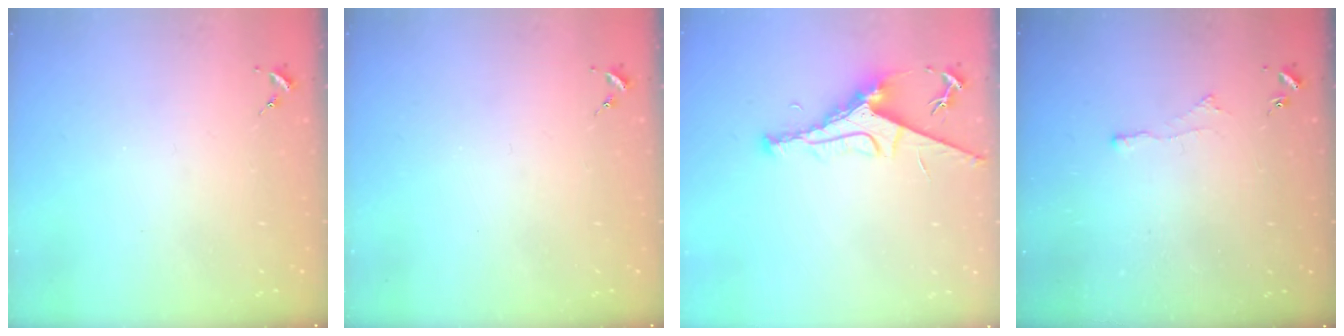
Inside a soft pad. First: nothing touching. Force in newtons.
{"total": 0.0}
{"total": 8.7, "press": 8.7, "slide": 1.1}
{"total": 2.8, "press": 2.7, "slide": 0.5}